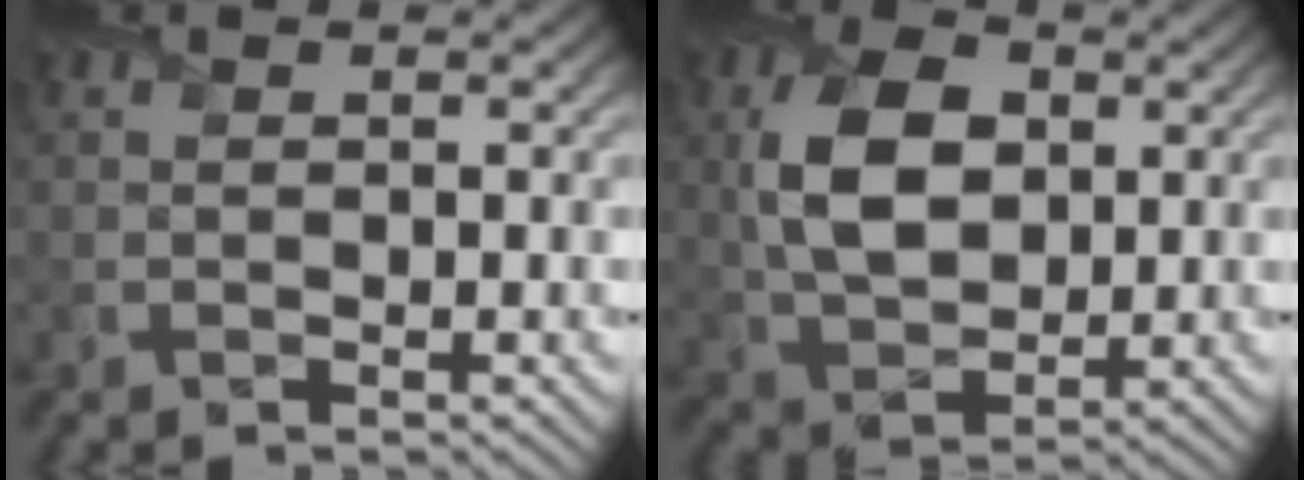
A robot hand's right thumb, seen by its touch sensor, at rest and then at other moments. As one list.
[{"total": 9.2, "force": [1.6, 5.9, 6.9], "torque": [-0.155, 0.006, 0.029]}]